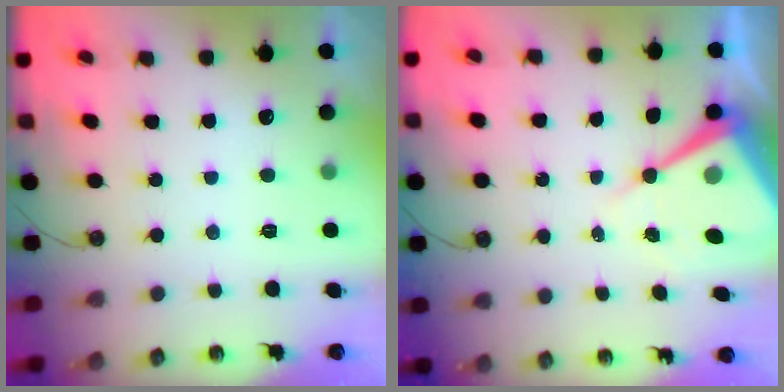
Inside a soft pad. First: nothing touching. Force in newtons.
{"total": 11.7, "press": 11.7, "slide": 0.9}